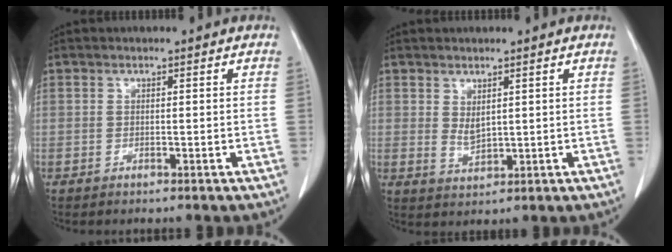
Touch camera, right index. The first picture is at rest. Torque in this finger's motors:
{"motor_torque": [0.30, -0.03, 0.16, 0.04]}